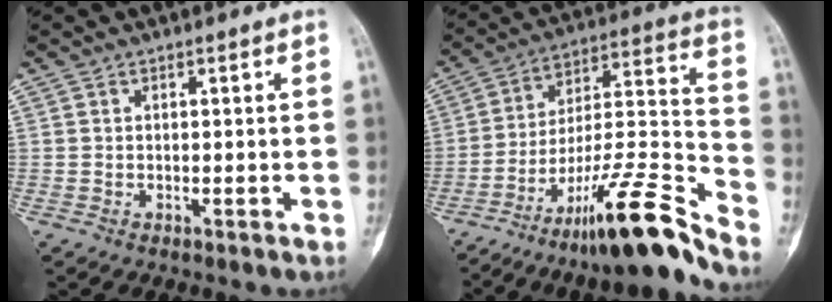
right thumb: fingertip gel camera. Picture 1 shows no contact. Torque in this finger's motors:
{"motor_torque": [3.48, 1.04, 1.56, -1.21, 0.43]}